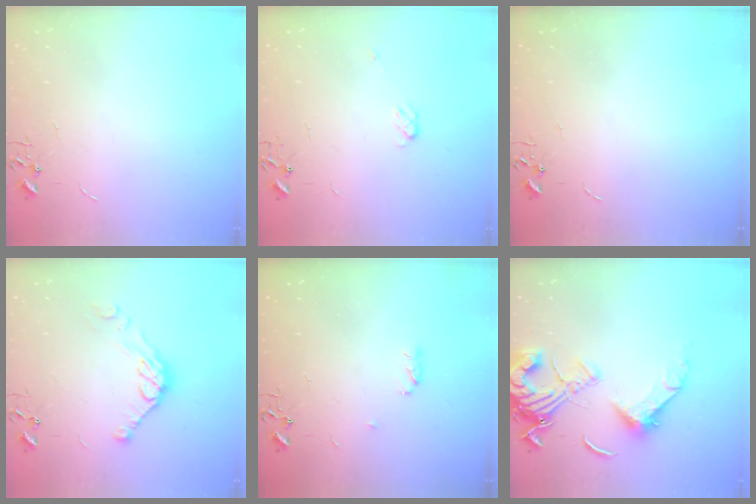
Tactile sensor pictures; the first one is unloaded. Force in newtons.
{"total": 3.4, "press": 3.3, "slide": 0.5}
{"total": 0.0}
{"total": 10.3, "press": 10.3, "slide": 0.7}
{"total": 3.7, "press": 3.7, "slide": 0.6}
{"total": 19.8, "press": 19.7, "slide": 2.1}